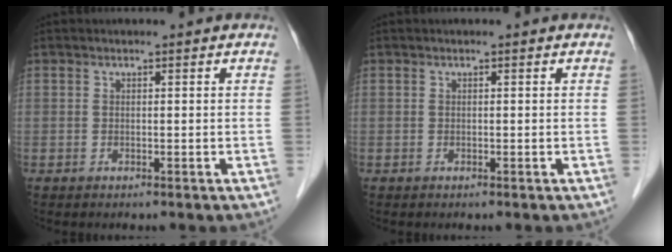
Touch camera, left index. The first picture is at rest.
{"total": 0.0}